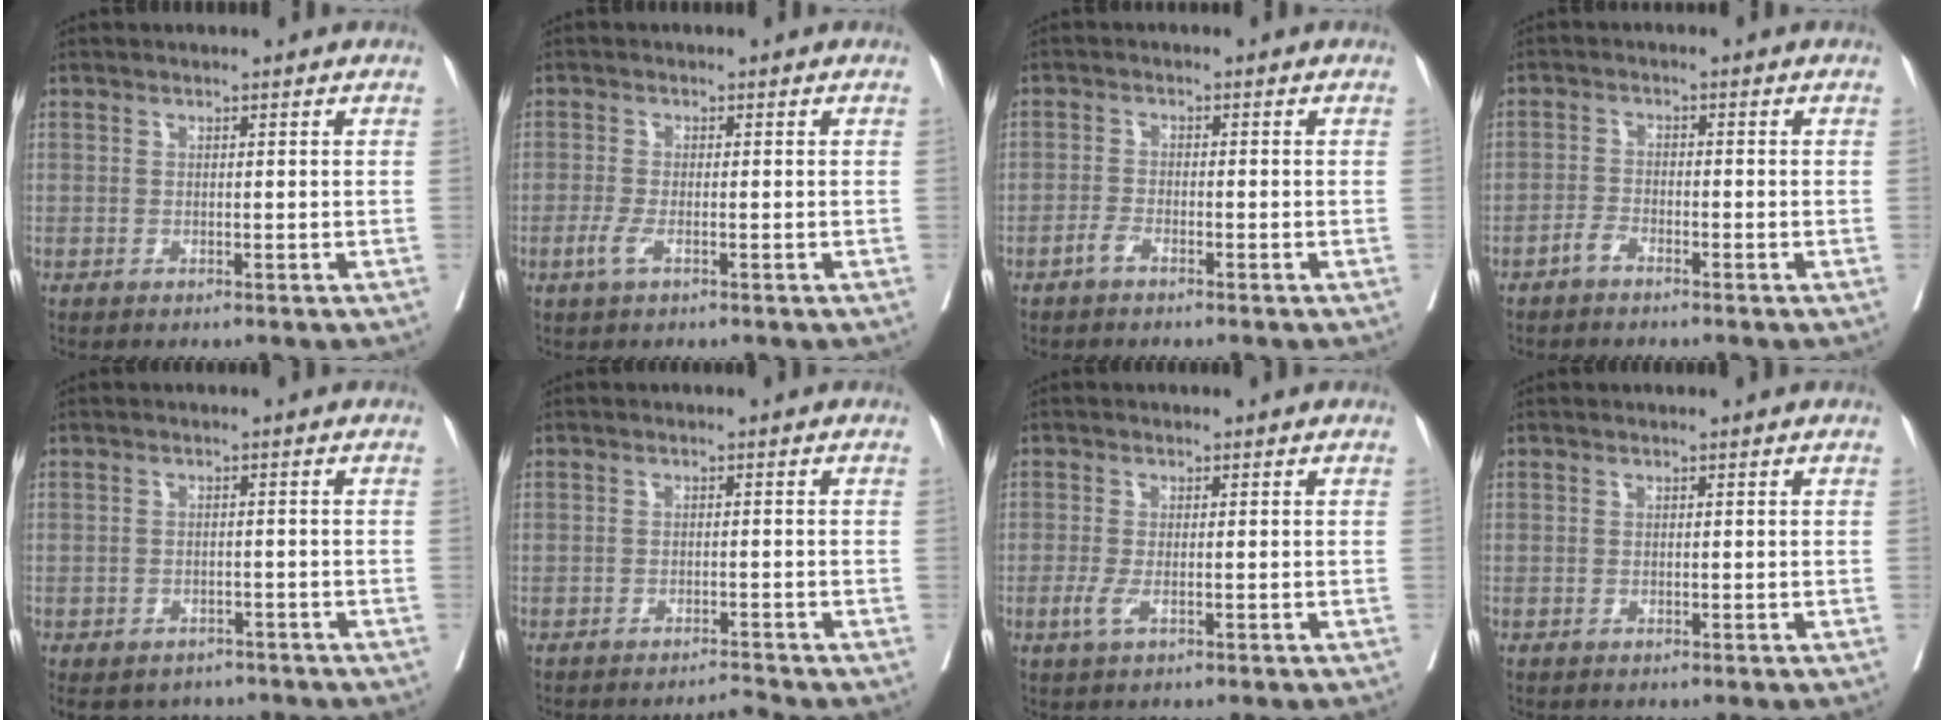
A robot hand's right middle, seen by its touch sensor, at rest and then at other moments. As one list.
[{"total": 2.2, "force": [-1.0, 0.6, 1.9], "torque": [-0.046, -0.004, -0.020]}, {"total": 1.6, "force": [-1.2, 0.4, 1.0], "torque": [-0.021, 0.000, -0.024]}, {"total": 1.3, "force": [-1.1, 0.6, 0.3], "torque": [-0.006, 0.002, -0.021]}, {"total": 8.1, "force": [-6.3, 4.8, 1.7], "torque": [-0.035, 0.000, -0.076]}, {"total": 1.6, "force": [-1.5, -0.6, -0.1], "torque": [0.004, -0.009, -0.022]}, {"total": 2.0, "force": [-0.7, 0.5, 1.8], "torque": [-0.042, -0.006, -0.013]}, {"total": 0.0}]